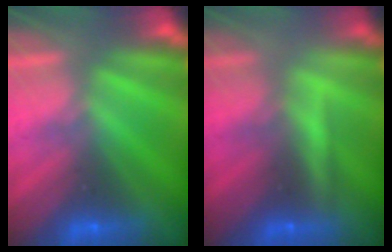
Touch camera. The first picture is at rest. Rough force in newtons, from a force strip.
{"total": 2.0}